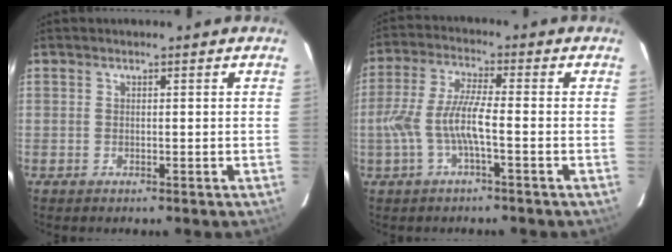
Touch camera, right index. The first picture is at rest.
{"total": 8.1, "force": [-2.4, 1.0, 7.7], "torque": [-0.167, 0.002, -0.041]}